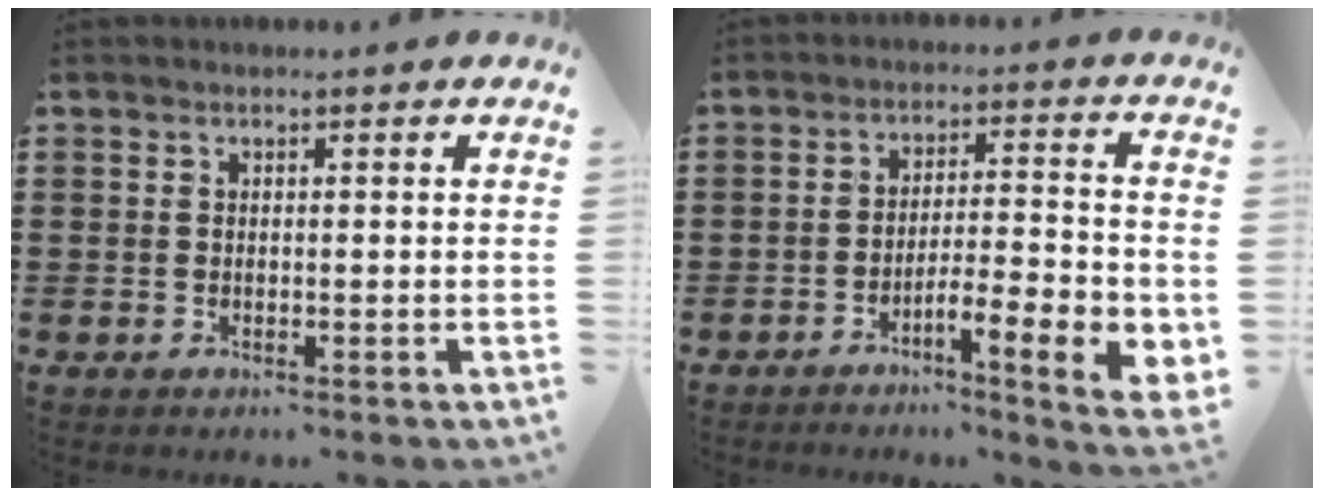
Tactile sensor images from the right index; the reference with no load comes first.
{"total": 6.7, "force": [-3.8, 1.1, 5.5], "torque": [-0.088, -0.003, -0.064]}